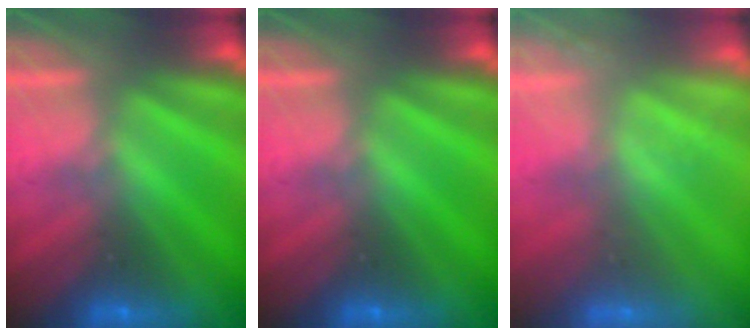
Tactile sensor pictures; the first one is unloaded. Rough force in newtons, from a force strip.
{"total": 0.0}
{"total": 2.0}